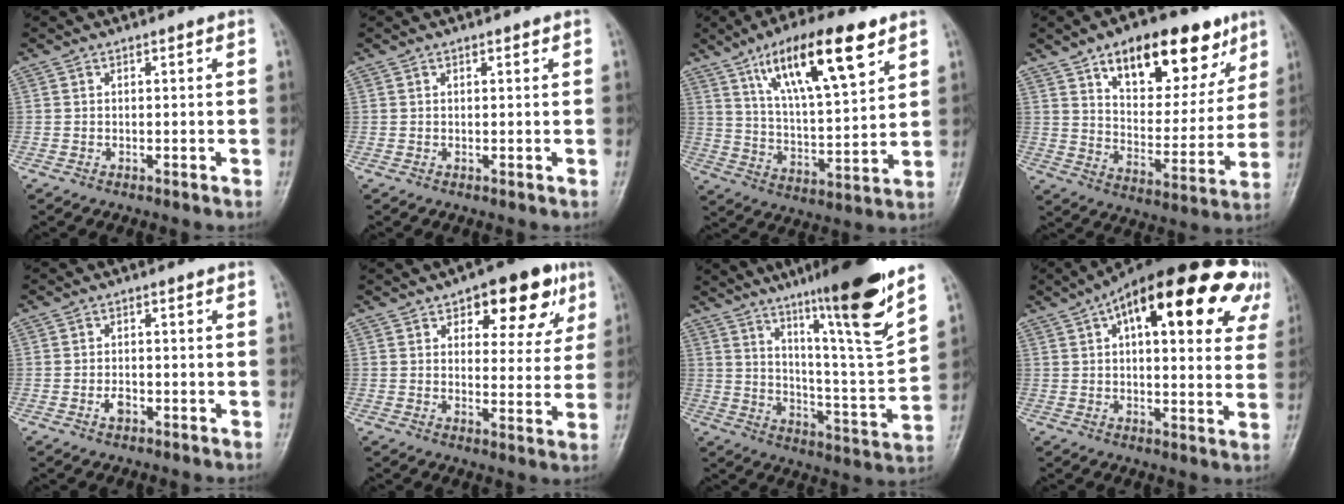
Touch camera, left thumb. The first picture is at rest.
{"total": 0.6, "force": [0.4, 0.3, 0.4], "torque": [-0.006, -0.002, 0.005]}
{"total": 18.7, "force": [10.2, 5.6, 14.7], "torque": [-0.224, -0.034, 0.180]}
{"total": 21.4, "force": [12.0, 10.5, 14.2], "torque": [-0.153, -0.038, 0.187]}
{"total": 2.0, "force": [-1.0, 1.2, 1.3], "torque": [-0.019, 0.005, -0.017]}
{"total": 12.9, "force": [6.7, 6.3, 9.0], "torque": [-0.068, -0.015, 0.084]}
{"total": 20.5, "force": [13.3, 1.0, 15.6], "torque": [-0.212, -0.071, 0.213]}
{"total": 27.3, "force": [12.1, 11.0, 21.8], "torque": [-0.286, 0.026, 0.162]}